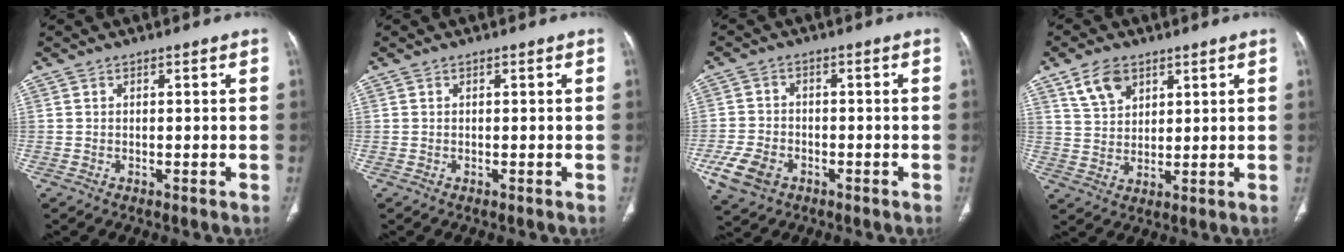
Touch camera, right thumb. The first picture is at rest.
{"total": 0.0}
{"total": 7.6, "force": [-3.3, 5.4, 4.2], "torque": [-0.085, 0.011, -0.056]}
{"total": 6.9, "force": [4.1, 4.3, 3.5], "torque": [-0.051, -0.019, 0.084]}